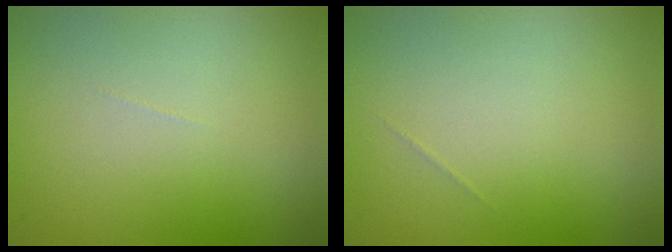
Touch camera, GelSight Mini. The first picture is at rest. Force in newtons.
{"total": 0.0}